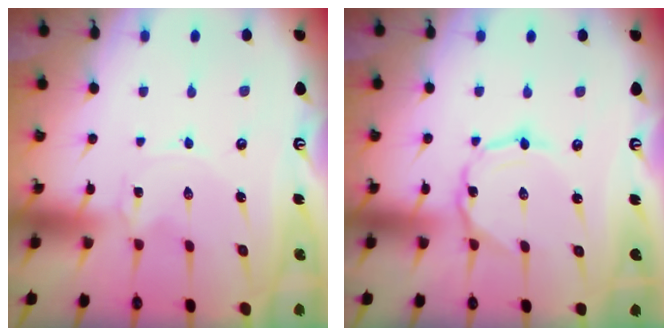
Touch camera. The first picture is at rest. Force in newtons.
{"total": 1.2, "press": 1.2, "slide": 0.3}